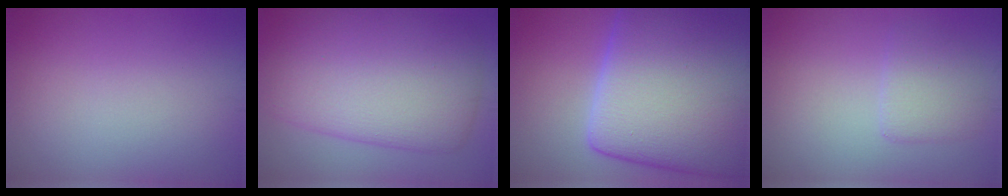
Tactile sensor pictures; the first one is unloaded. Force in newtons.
{"total": 10.3, "press": 10.3, "slide": 0.3}
{"total": 19.9, "press": 19.8, "slide": 1.3}
{"total": 2.5, "press": 2.5, "slide": 0.2}